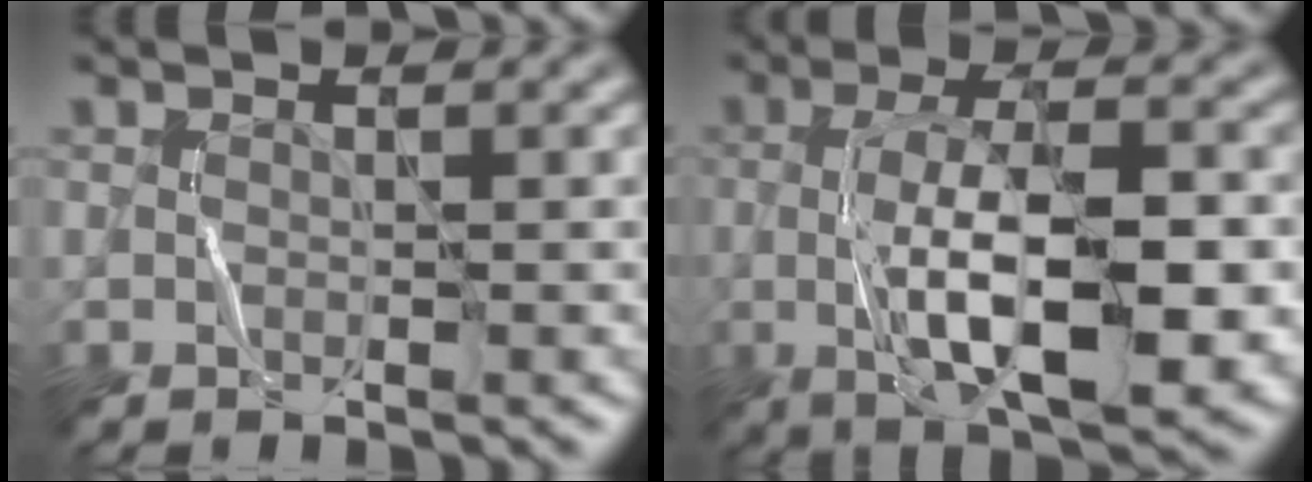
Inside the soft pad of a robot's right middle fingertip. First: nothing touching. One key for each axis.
{"total": 10.4, "fx": -1.9, "fy": 3.6, "fz": 9.6, "tx": -0.160, "ty": -0.002, "tz": -0.030}